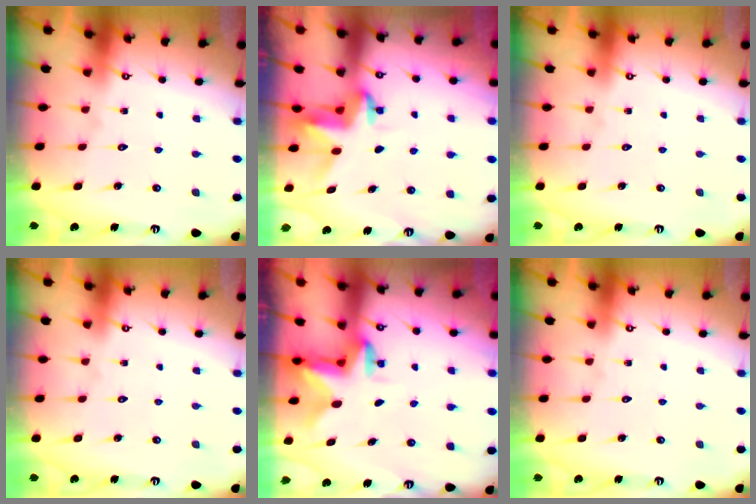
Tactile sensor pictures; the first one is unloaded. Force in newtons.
{"total": 3.8, "press": 3.8, "slide": 0.3}
{"total": 0.0}
{"total": 0.0}
{"total": 2.5, "press": 2.4, "slide": 0.6}
{"total": 0.0}